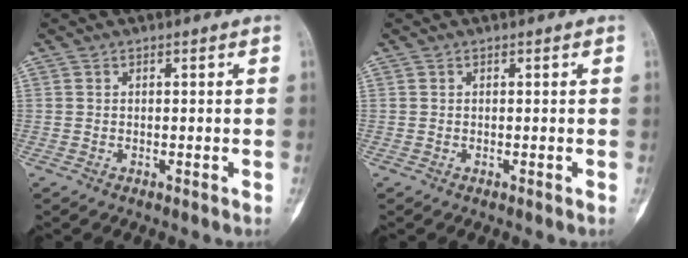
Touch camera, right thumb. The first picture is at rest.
{"total": 0.0}